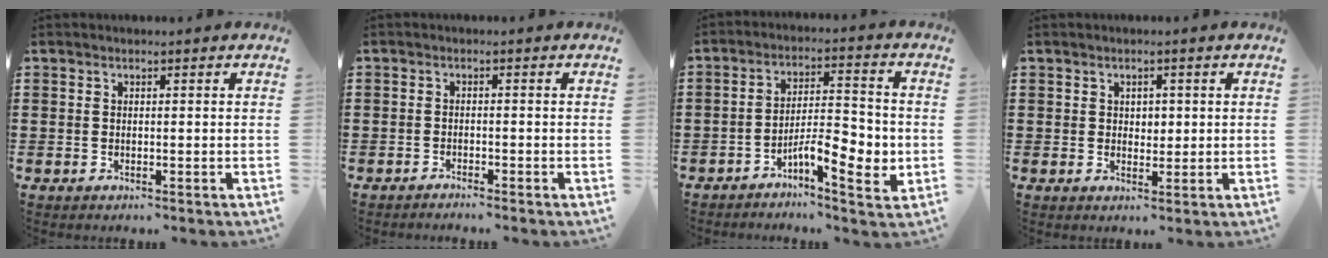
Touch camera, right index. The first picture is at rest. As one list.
[{"total": 1.2, "force": [-1.2, -0.1, 0.1], "torque": [-0.005, 0.001, -0.024]}, {"total": 8.0, "force": [-3.4, 2.3, 6.9], "torque": [-0.106, 0.004, -0.058]}, {"total": 1.5, "force": [0.5, 1.2, 0.7], "torque": [-0.008, 0.005, 0.007]}]